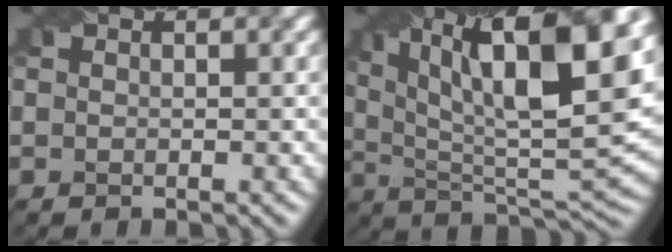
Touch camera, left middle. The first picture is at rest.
{"total": 15.7, "force": [6.1, 5.3, 13.4], "torque": [-0.224, 0.004, 0.106]}